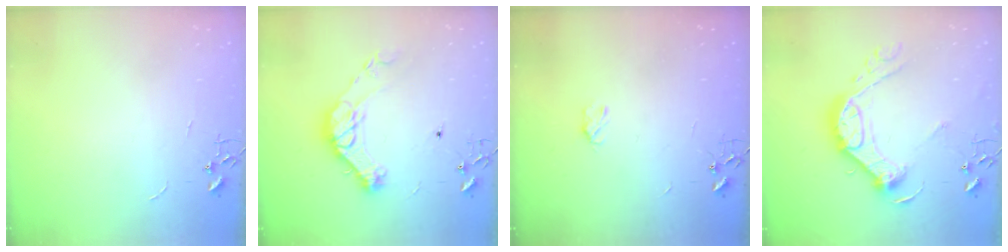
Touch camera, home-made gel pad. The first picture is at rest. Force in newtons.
{"total": 14.5, "press": 14.5, "slide": 1.1}
{"total": 3.9, "press": 3.9, "slide": 0.5}
{"total": 16.5, "press": 16.5, "slide": 1.5}